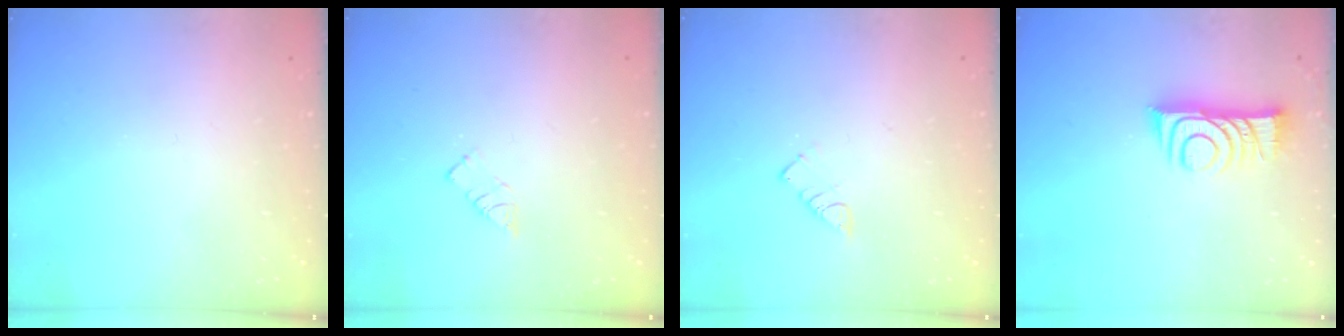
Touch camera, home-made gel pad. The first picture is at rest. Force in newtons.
{"total": 3.7, "press": 3.7, "slide": 0.2}
{"total": 3.1, "press": 3.1, "slide": 0.3}
{"total": 10.2, "press": 10.2, "slide": 0.4}